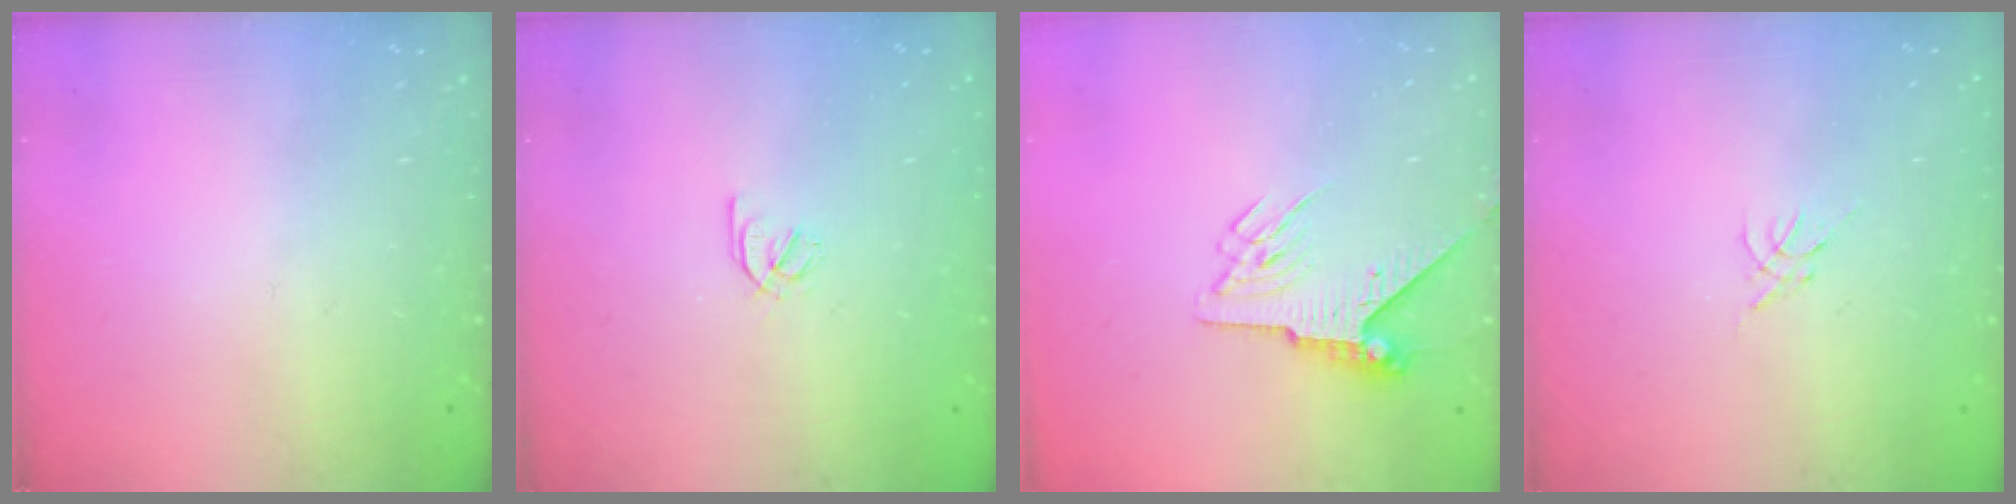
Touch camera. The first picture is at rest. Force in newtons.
{"total": 2.1, "press": 1.9, "slide": 0.8}
{"total": 8.1, "press": 8.0, "slide": 1.3}
{"total": 0.0}